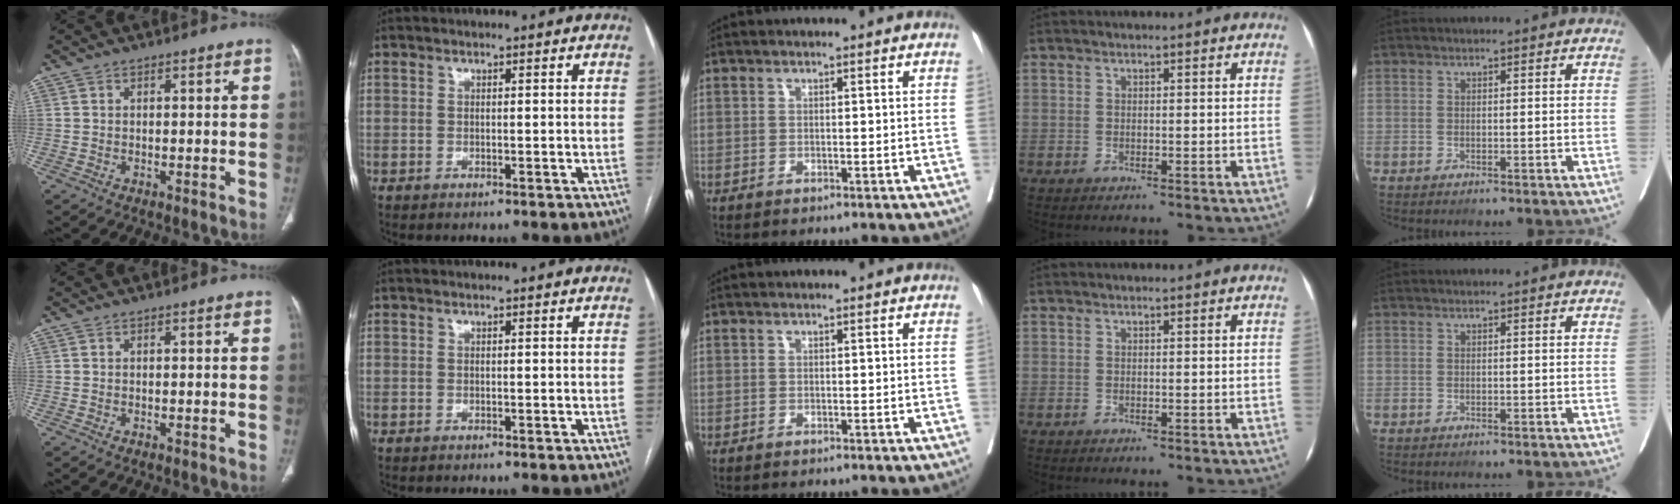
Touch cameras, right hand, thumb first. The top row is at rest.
{}